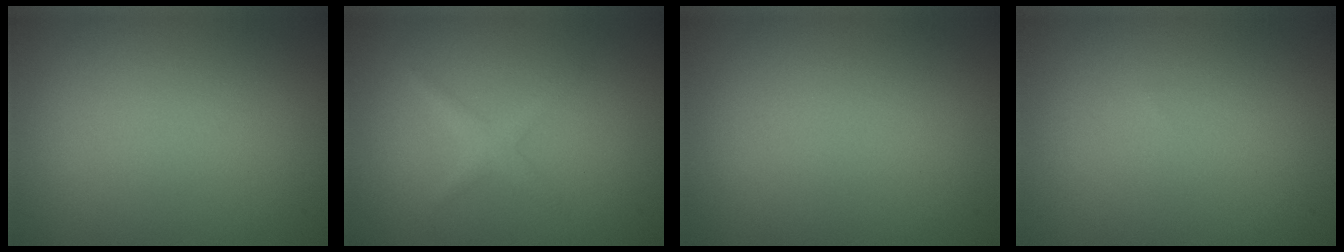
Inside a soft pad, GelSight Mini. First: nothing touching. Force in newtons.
{"total": 1.4, "press": 1.4, "slide": 0.1}
{"total": 0.0}
{"total": 0.0}